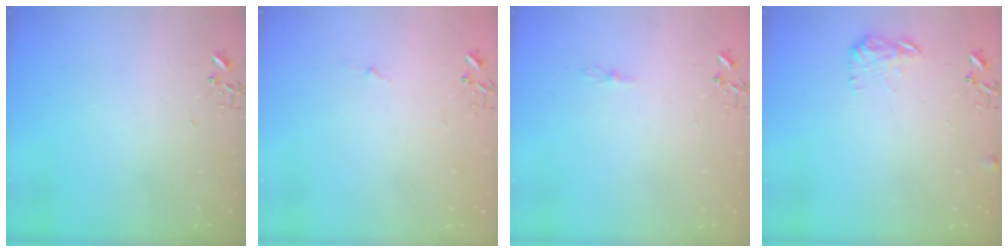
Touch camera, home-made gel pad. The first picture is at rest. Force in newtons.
{"total": 2.7, "press": 2.7, "slide": 0.3}
{"total": 4.7, "press": 4.6, "slide": 0.6}
{"total": 8.2, "press": 8.2, "slide": 0.4}